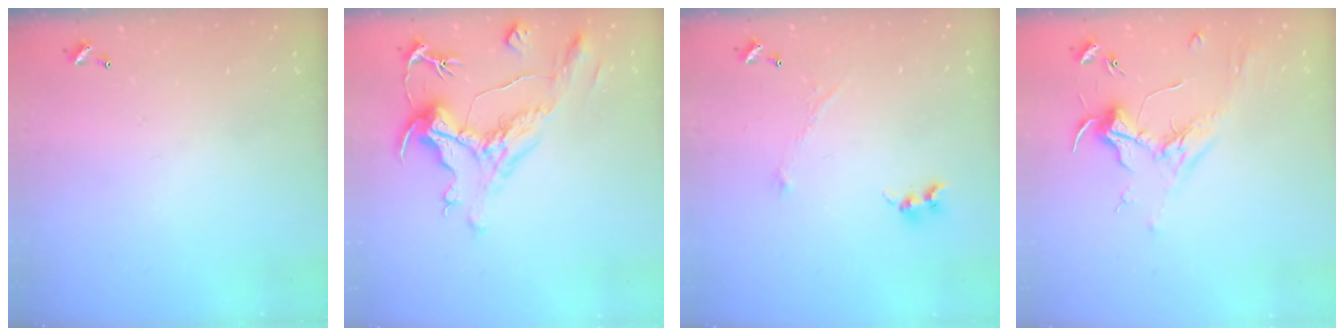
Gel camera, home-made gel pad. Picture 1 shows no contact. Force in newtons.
{"total": 1.9, "press": 0.8, "slide": 1.8}
{"total": 1.2, "press": 1.2, "slide": 0.1}
{"total": 2.0, "press": 1.8, "slide": 0.7}